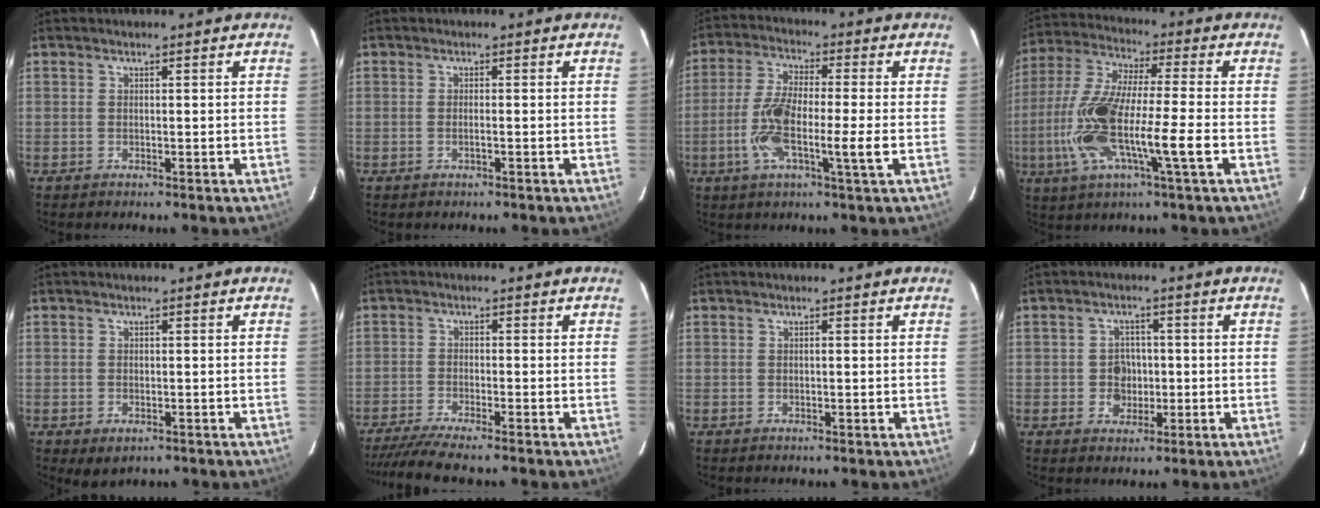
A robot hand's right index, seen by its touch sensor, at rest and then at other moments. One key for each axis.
{"total": 0.8, "fx": -0.3, "fy": -0.1, "fz": 0.7, "tx": -0.016, "ty": 0.000, "tz": -0.006}
{"total": 10.5, "fx": -2.2, "fy": 1.0, "fz": 10.2, "tx": -0.201, "ty": 0.000, "tz": -0.048}
{"total": 15.7, "fx": -3.9, "fy": 1.5, "fz": 15.1, "tx": -0.316, "ty": -0.010, "tz": -0.077}
{"total": 2.3, "fx": -1.1, "fy": 1.5, "fz": 1.4, "tx": -0.022, "ty": -0.004, "tz": -0.002}
{"total": 8.1, "fx": -7.0, "fy": -0.3, "fz": 4.1, "tx": -0.063, "ty": -0.019, "tz": -0.116}
{"total": 0.0}
{"total": 3.8, "fx": -0.5, "fy": 3.3, "fz": 1.8, "tx": -0.025, "ty": 0.010, "tz": -0.005}